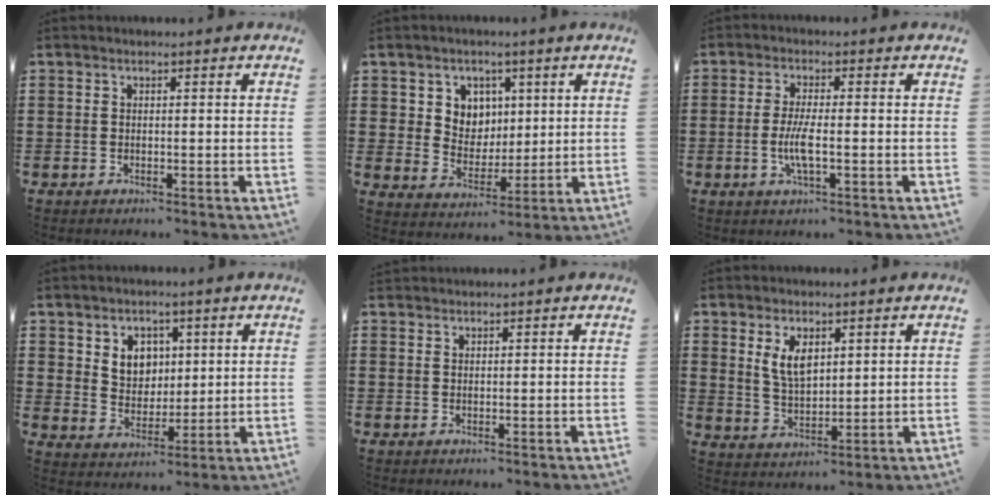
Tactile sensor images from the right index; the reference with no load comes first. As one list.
[{"total": 5.6, "force": [2.4, 5.0, 0.7], "torque": [-0.037, 0.003, 0.043]}, {"total": 4.6, "force": [-1.0, 0.9, 4.4], "torque": [-0.098, -0.006, -0.025]}, {"total": 5.3, "force": [2.3, 4.5, 1.7], "torque": [-0.040, 0.006, 0.038]}, {"total": 0.8, "force": [0.8, 0.2, -0.1], "torque": [0.001, 0.001, 0.016]}, {"total": 5.2, "force": [2.4, 2.6, 3.8], "torque": [-0.074, 0.001, 0.041]}]